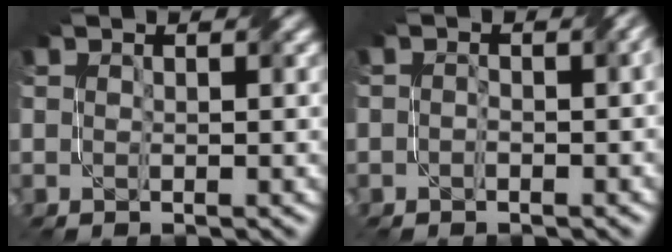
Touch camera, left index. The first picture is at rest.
{"total": 2.8, "force": [-1.2, 1.3, 2.2], "torque": [-0.022, -0.004, -0.014]}